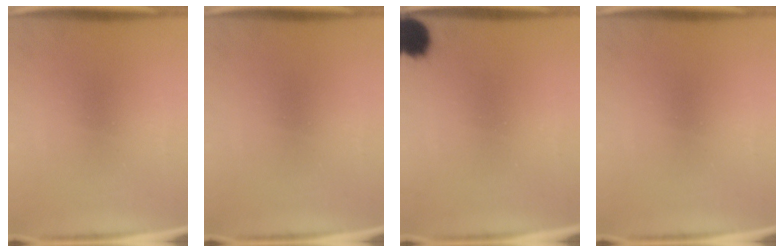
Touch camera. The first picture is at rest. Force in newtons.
{"total": 0.0}
{"total": 8.9}
{"total": 0.0}